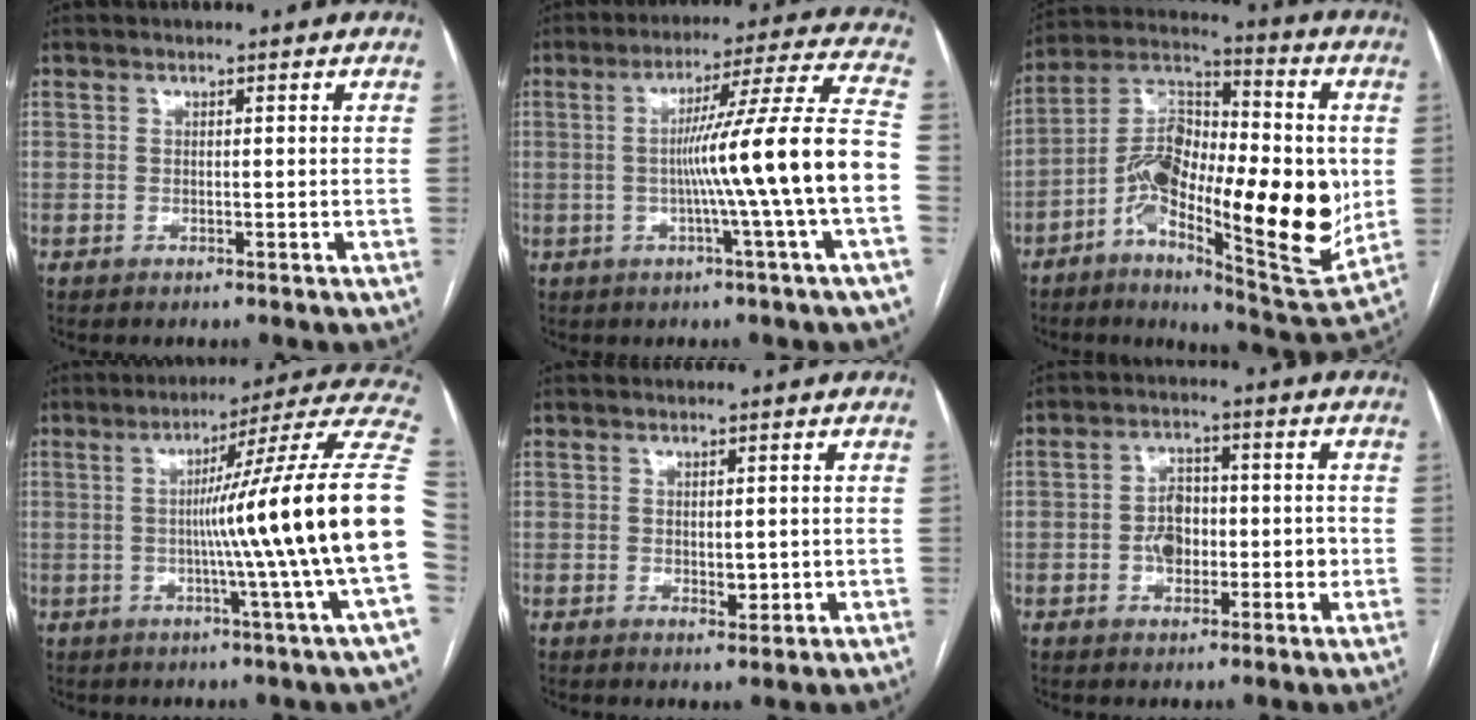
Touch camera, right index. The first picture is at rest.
{"total": 15.7, "force": [-2.7, -2.7, 15.2], "torque": [-0.222, 0.006, -0.047]}
{"total": 23.3, "force": [-3.8, 7.4, 21.8], "torque": [-0.366, 0.010, -0.061]}
{"total": 21.7, "force": [-1.4, -3.2, 21.4], "torque": [-0.224, 0.010, -0.039]}
{"total": 2.5, "force": [-0.1, 1.3, 2.1], "torque": [-0.029, -0.005, 0.005]}
{"total": 6.2, "force": [-1.0, 4.1, 4.6], "torque": [-0.076, 0.020, -0.014]}